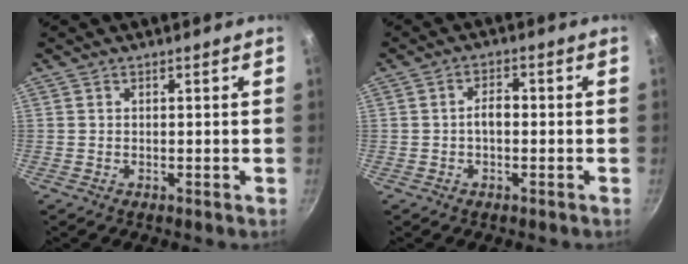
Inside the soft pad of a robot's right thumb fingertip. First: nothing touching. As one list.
[{"total": 3.3, "force": [-0.4, 2.0, 2.6], "torque": [-0.034, 0.014, -0.009]}]